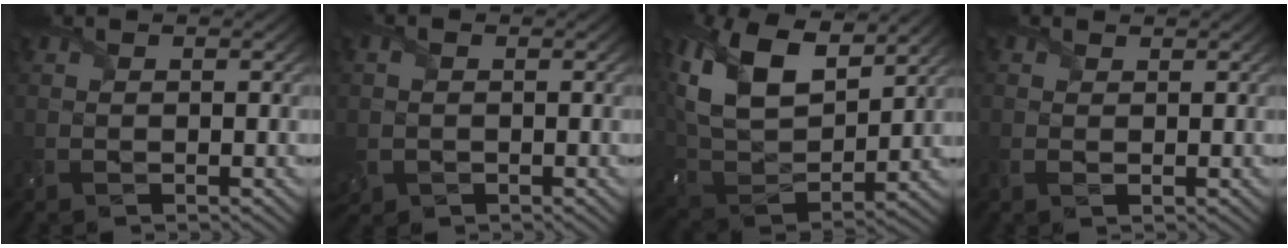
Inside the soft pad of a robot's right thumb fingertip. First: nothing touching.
{"total": 3.2, "force": [-0.4, 2.7, 1.5], "torque": [-0.050, -0.011, -0.007]}
{"total": 16.2, "force": [8.2, 8.6, 11.0], "torque": [-0.255, 0.013, 0.148]}
{"total": 1.4, "force": [0.5, 1.1, 0.7], "torque": [-0.020, -0.002, 0.009]}